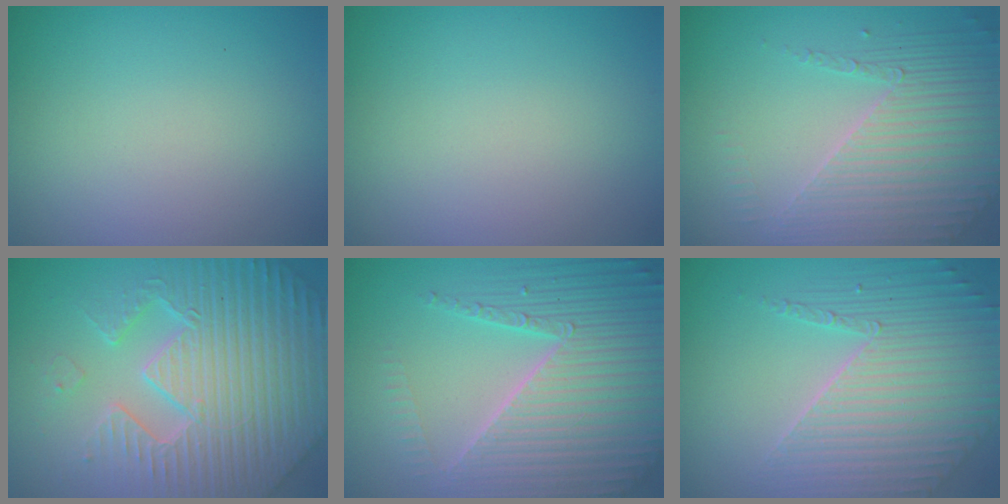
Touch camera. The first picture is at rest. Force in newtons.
{"total": 0.0}
{"total": 4.0, "press": 3.8, "slide": 1.2}
{"total": 7.7, "press": 7.4, "slide": 2.0}
{"total": 7.1, "press": 6.9, "slide": 1.7}
{"total": 4.5, "press": 4.3, "slide": 1.3}